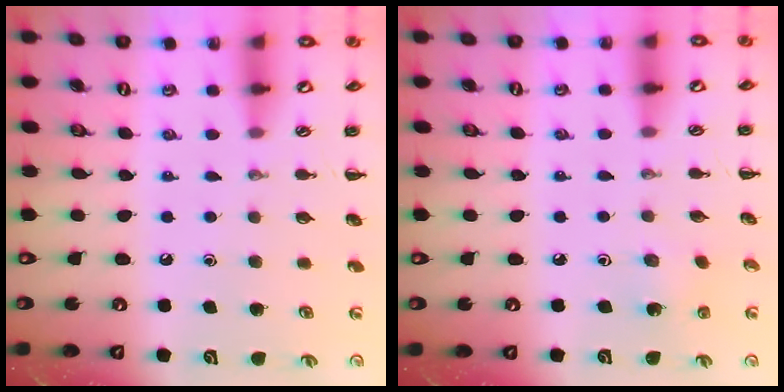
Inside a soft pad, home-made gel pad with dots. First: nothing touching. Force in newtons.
{"total": 1.5, "press": 1.4, "slide": 0.5}